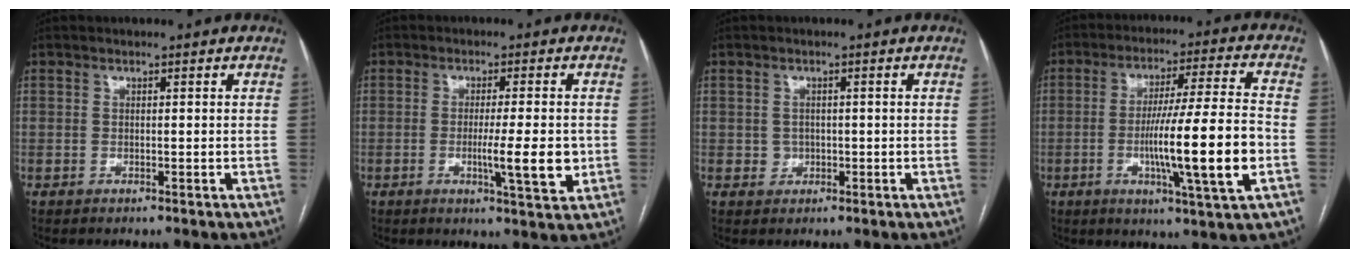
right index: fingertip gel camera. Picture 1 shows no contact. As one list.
[{"total": 7.1, "force": [-1.3, 0.4, 6.9], "torque": [-0.108, -0.010, -0.019]}, {"total": 1.5, "force": [-0.2, 1.4, 0.5], "torque": [-0.008, 0.004, 0.002]}, {"total": 15.4, "force": [-3.5, -0.6, 15.0], "torque": [-0.256, -0.010, -0.062]}]